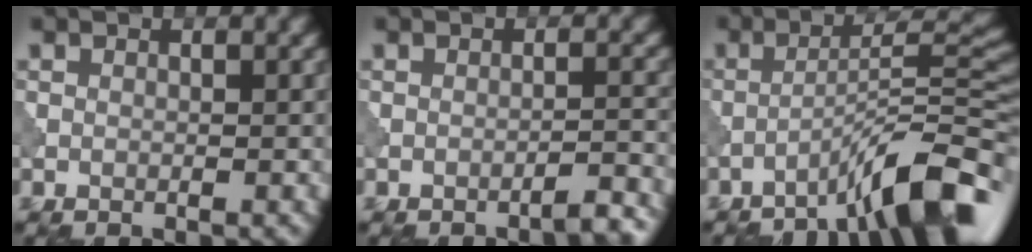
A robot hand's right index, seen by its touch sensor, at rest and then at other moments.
{"total": 2.5, "force": [-2.1, 0.4, 1.4], "torque": [-0.011, 0.009, -0.037]}
{"total": 8.7, "force": [-5.6, 1.1, 6.6], "torque": [-0.093, 0.020, -0.097]}